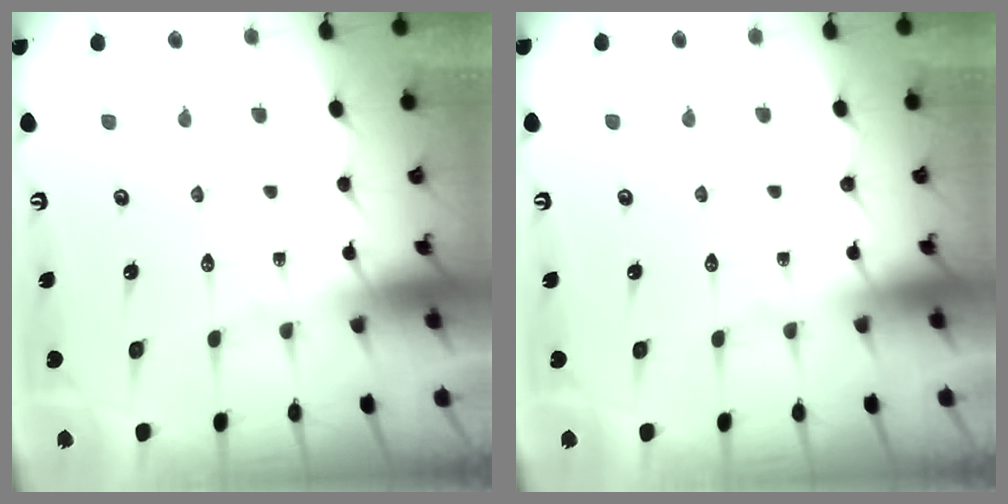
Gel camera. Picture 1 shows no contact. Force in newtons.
{"total": 0.0}